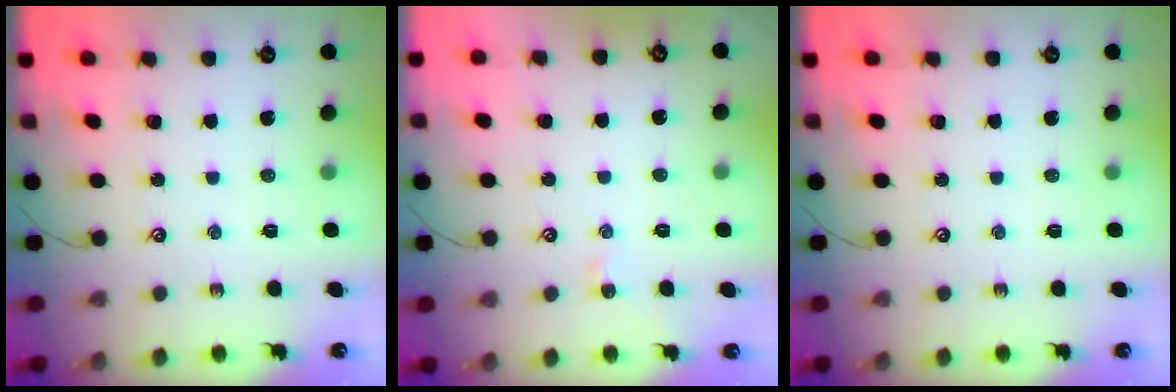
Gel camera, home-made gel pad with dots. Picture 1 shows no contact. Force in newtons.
{"total": 0.0}
{"total": 0.0}